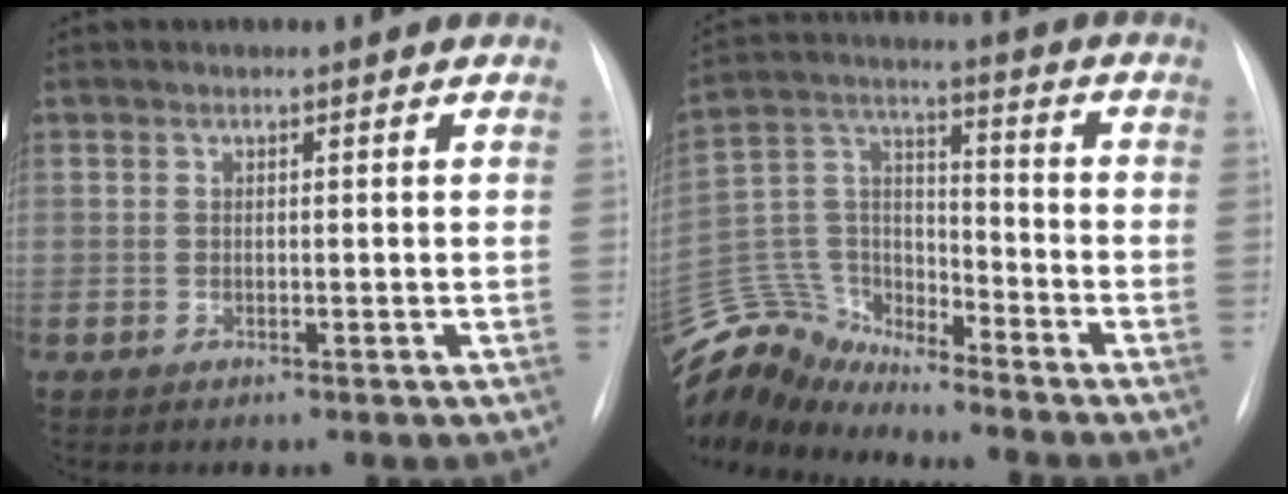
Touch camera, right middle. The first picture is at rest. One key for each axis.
{"total": 12.9, "fx": -12.8, "fy": 2.0, "fz": 0.7, "tx": -0.022, "ty": 0.055, "tz": -0.245}